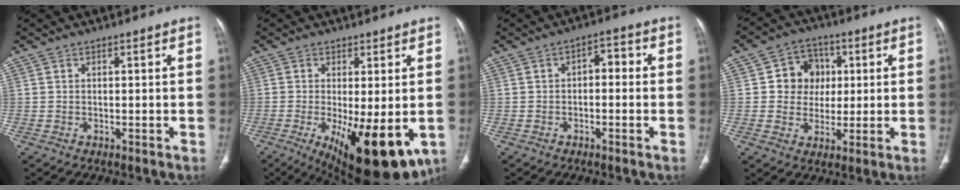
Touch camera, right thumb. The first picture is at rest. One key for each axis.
{"total": 15.6, "fx": -4.6, "fy": 5.6, "fz": 13.8, "tx": -0.181, "ty": -0.026, "tz": -0.051}
{"total": 3.9, "fx": -0.3, "fy": 2.3, "fz": 3.1, "tx": -0.032, "ty": 0.022, "tz": -0.014}
{"total": 8.8, "fx": 1.4, "fy": 8.0, "fz": 3.5, "tx": -0.004, "ty": 0.006, "tz": 0.019}